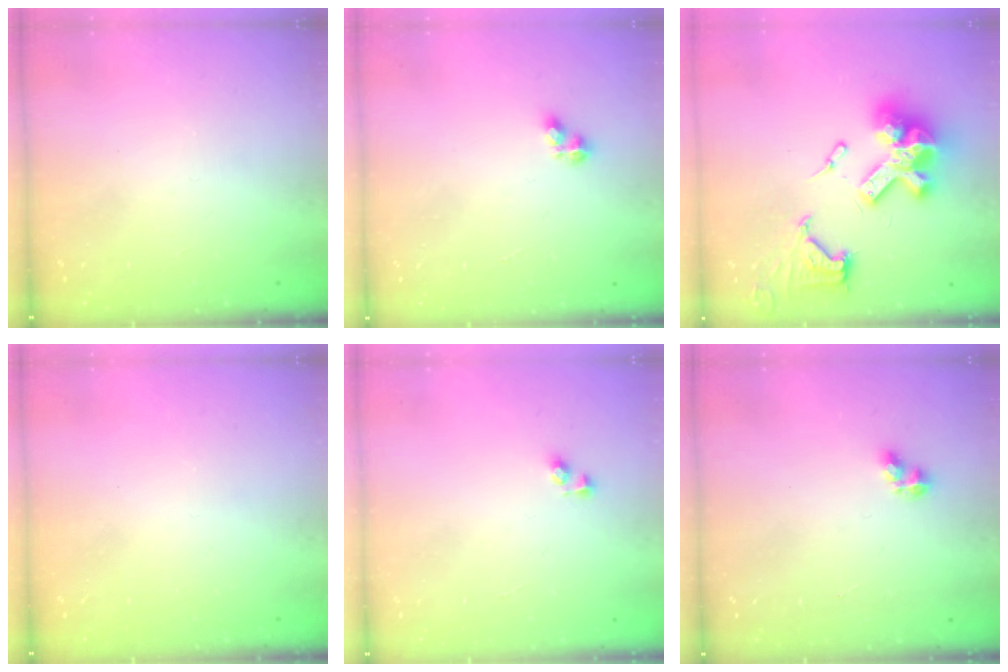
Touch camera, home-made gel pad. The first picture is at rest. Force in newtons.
{"total": 3.0, "press": 2.9, "slide": 0.5}
{"total": 20.4, "press": 20.3, "slide": 2.1}
{"total": 0.0}
{"total": 4.0, "press": 3.9, "slide": 0.5}
{"total": 4.8, "press": 4.8, "slide": 0.6}